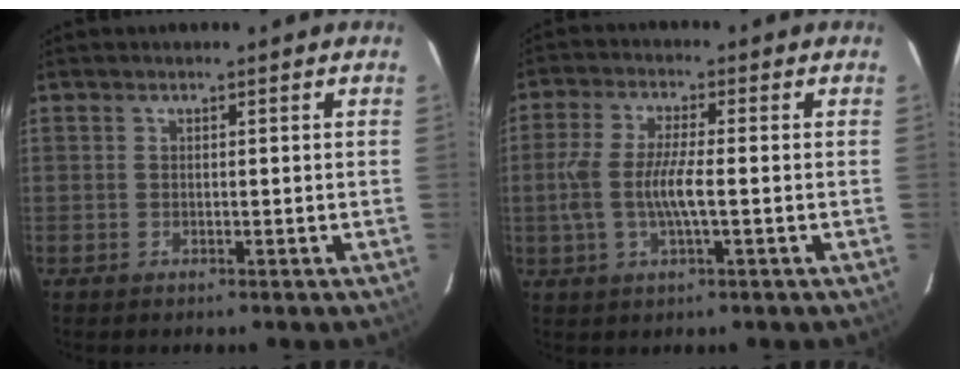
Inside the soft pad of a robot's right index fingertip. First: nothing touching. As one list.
[{"total": 7.7, "force": [-1.2, 1.5, 7.5], "torque": [-0.152, 0.000, -0.024]}]